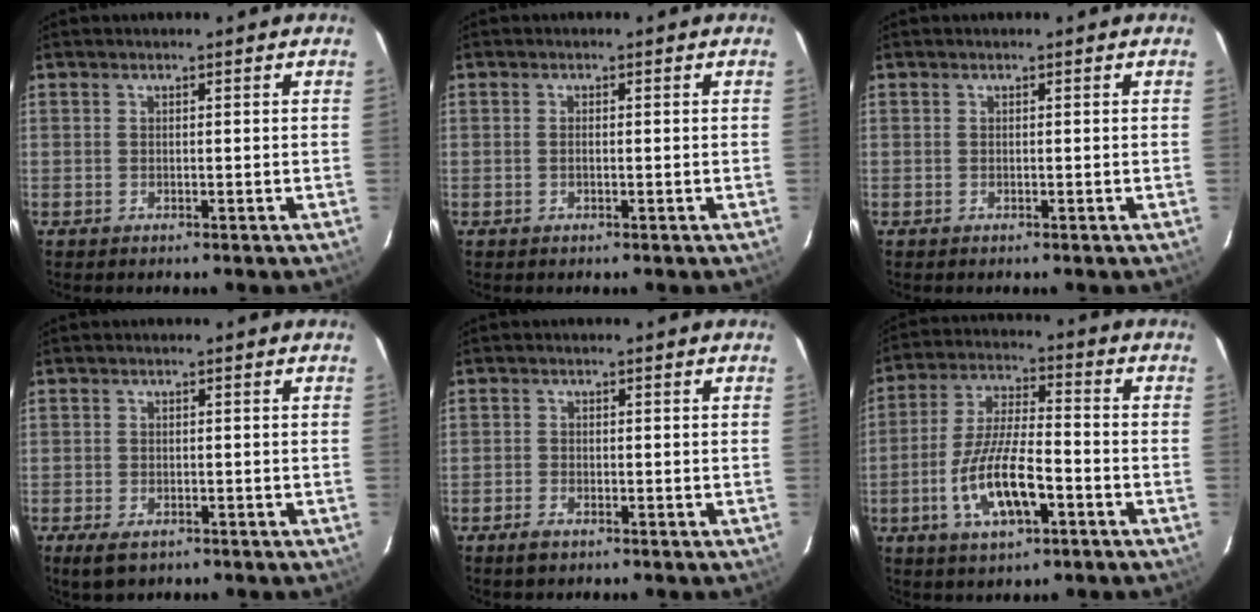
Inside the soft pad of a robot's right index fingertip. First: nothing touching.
{"total": 0.7, "force": [-0.1, 0.1, 0.7], "torque": [-0.014, 0.001, -0.003]}
{"total": 0.0}
{"total": 4.1, "force": [-2.6, 2.1, 2.4], "torque": [-0.056, -0.014, -0.045]}
{"total": 2.4, "force": [-1.8, 1.1, 1.2], "torque": [-0.030, -0.002, -0.035]}
{"total": 12.7, "force": [-4.9, 4.1, 11.0], "torque": [-0.226, -0.008, -0.087]}